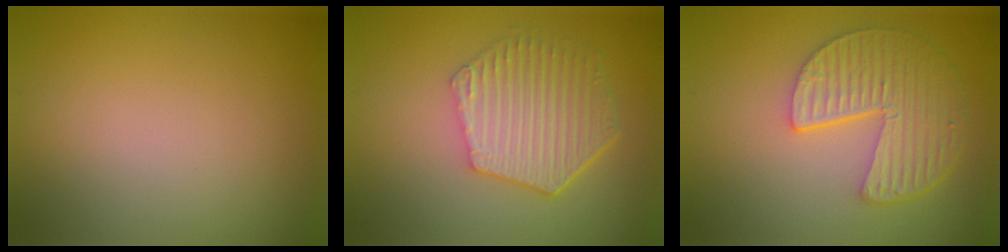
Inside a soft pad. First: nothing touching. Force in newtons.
{"total": 6.0, "press": 4.4, "slide": 4.0}
{"total": 5.8, "press": 4.5, "slide": 3.6}